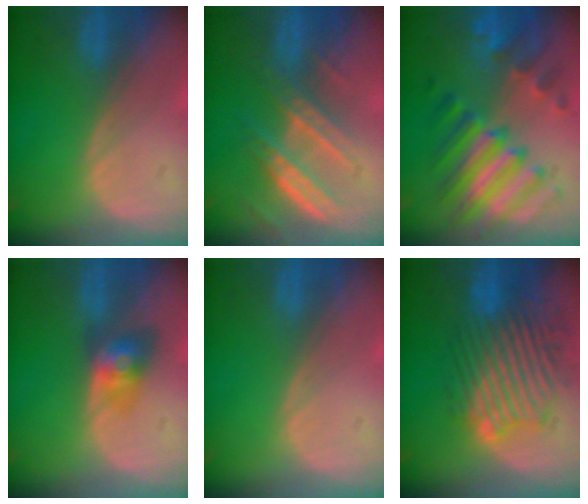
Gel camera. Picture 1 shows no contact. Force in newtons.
{"total": 7.8, "press": 7.0, "slide": 3.4}
{"total": 10.3, "press": 10.3, "slide": 0.8}
{"total": 4.0, "press": 4.0, "slide": 0.2}
{"total": 0.0}
{"total": 11.1, "press": 10.3, "slide": 4.0}